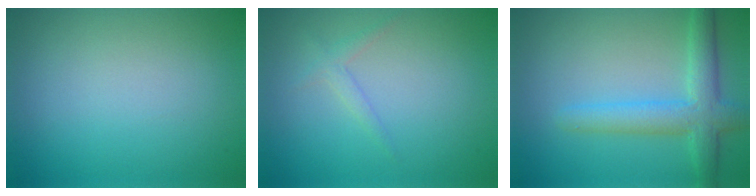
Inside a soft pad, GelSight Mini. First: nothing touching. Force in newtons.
{"total": 1.1, "press": 1.1, "slide": 0.1}
{"total": 4.4, "press": 4.4, "slide": 0.2}